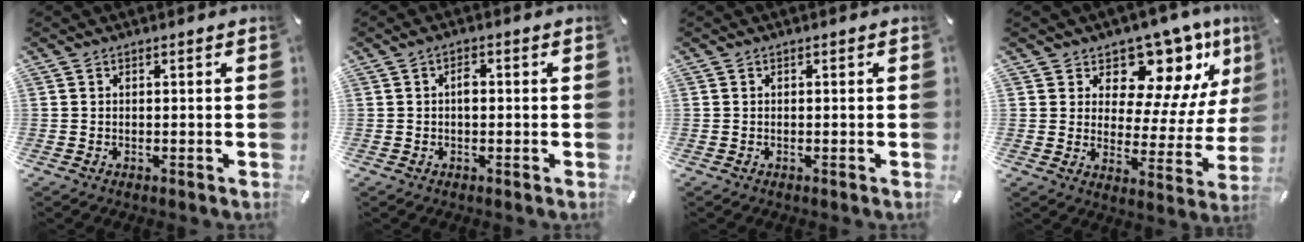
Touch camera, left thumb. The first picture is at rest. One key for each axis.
{"total": 2.6, "fx": 0.0, "fy": 1.4, "fz": 2.2, "tx": -0.035, "ty": 0.003, "tz": -0.004}
{"total": 0.0}
{"total": 12.4, "fx": 9.4, "fy": 6.8, "fz": 4.2, "tx": -0.055, "ty": -0.103, "tz": 0.162}